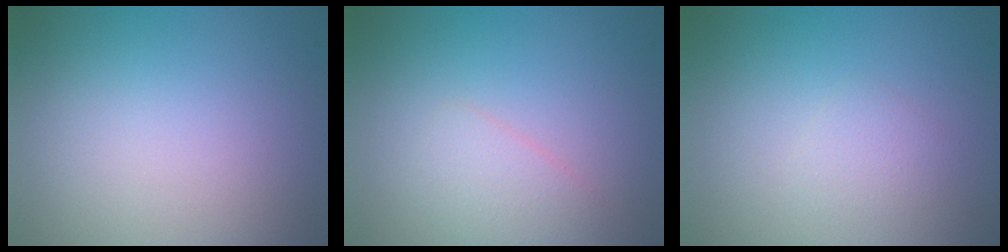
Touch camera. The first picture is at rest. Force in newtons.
{"total": 1.7, "press": 1.7, "slide": 0.1}
{"total": 1.1, "press": 1.1, "slide": 0.0}